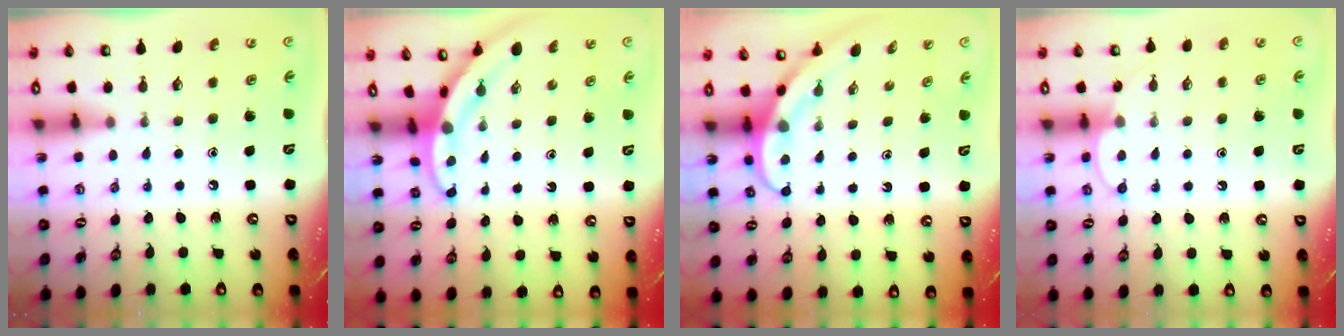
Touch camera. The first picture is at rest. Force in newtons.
{"total": 3.3, "press": 3.3, "slide": 0.2}
{"total": 4.0, "press": 4.0, "slide": 0.3}
{"total": 6.1, "press": 6.1, "slide": 0.6}